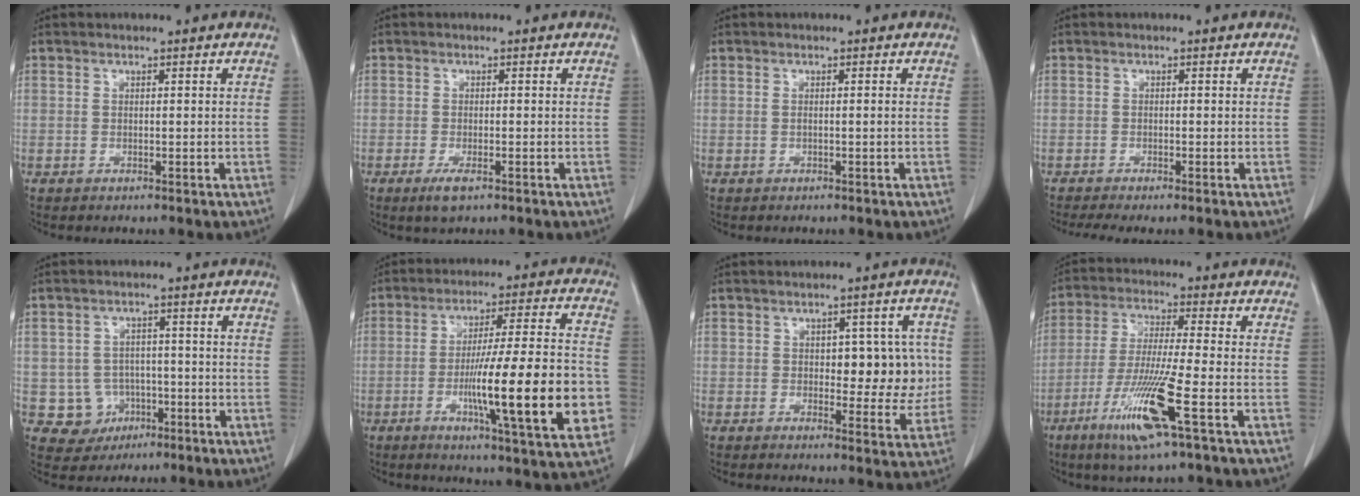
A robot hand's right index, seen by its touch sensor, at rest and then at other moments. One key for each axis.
{"total": 2.6, "fx": -1.5, "fy": 0.6, "fz": 2.1, "tx": -0.041, "ty": -0.004, "tz": -0.023}
{"total": 0.7, "fx": -0.1, "fy": -0.1, "fz": 0.7, "tx": -0.013, "ty": 0.000, "tz": 0.000}
{"total": 3.0, "fx": -2.4, "fy": 0.1, "fz": 1.9, "tx": -0.033, "ty": -0.008, "tz": -0.041}
{"total": 5.8, "fx": -1.5, "fy": 5.5, "fz": 0.9, "tx": -0.010, "ty": 0.009, "tz": -0.011}
{"total": 20.0, "fx": -4.6, "fy": 1.1, "fz": 19.4, "tx": -0.270, "ty": -0.006, "tz": -0.066}
{"total": 7.7, "fx": 0.7, "fy": 4.0, "fz": 6.5, "tx": -0.064, "ty": 0.013, "tz": 0.015}
{"total": 12.0, "fx": -5.4, "fy": -0.5, "fz": 10.8, "tx": -0.220, "ty": -0.028, "tz": -0.105}